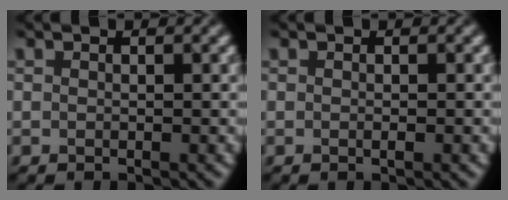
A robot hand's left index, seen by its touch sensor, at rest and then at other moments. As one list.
[{"total": 0.6, "force": [-0.2, 0.1, 0.6], "torque": [-0.010, -0.001, -0.003]}]